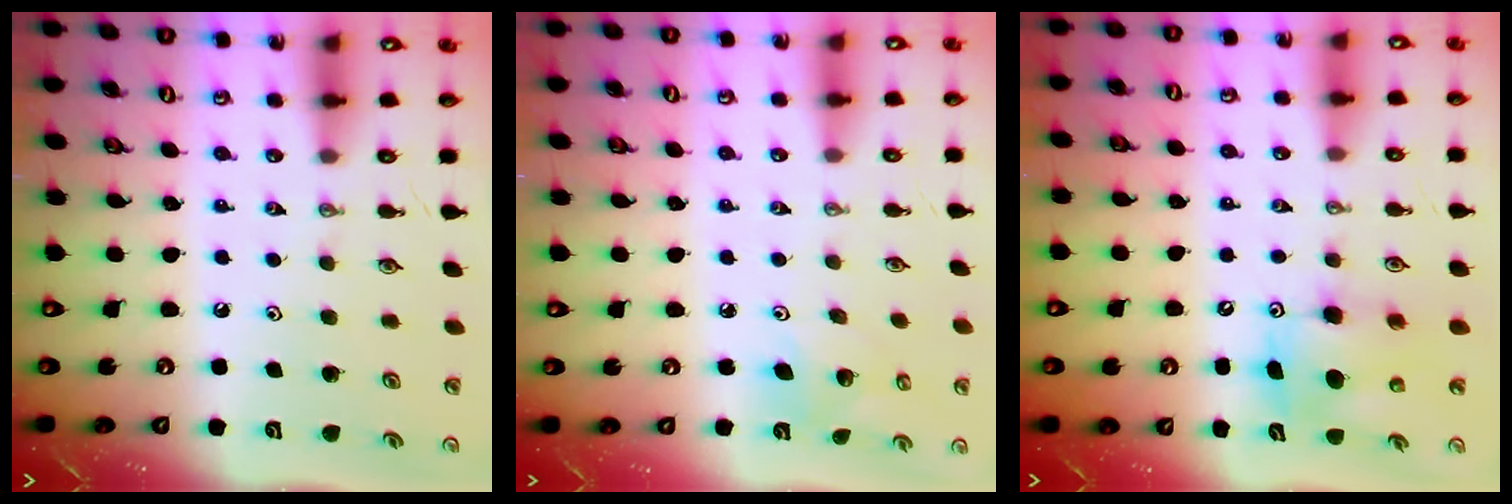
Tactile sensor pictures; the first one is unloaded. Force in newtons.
{"total": 5.8, "press": 5.6, "slide": 1.6}
{"total": 8.8, "press": 8.7, "slide": 0.8}